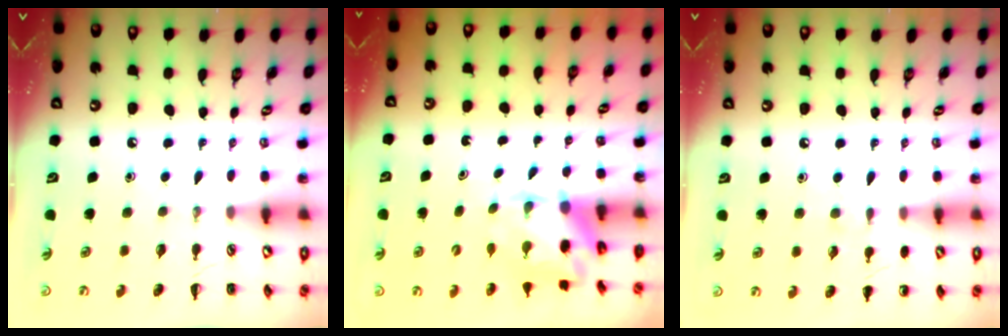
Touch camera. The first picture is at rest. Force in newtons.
{"total": 3.7, "press": 3.5, "slide": 1.1}
{"total": 6.2, "press": 5.9, "slide": 1.9}